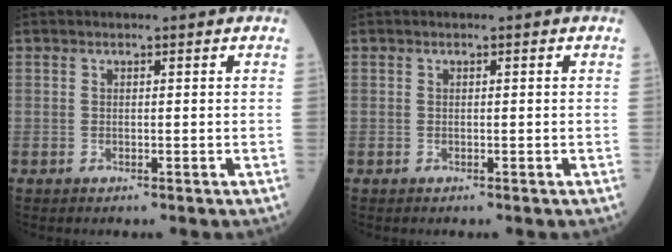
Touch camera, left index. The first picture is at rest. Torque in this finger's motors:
{"motor_torque": [0.02, 0.00, -0.01, 0.00]}